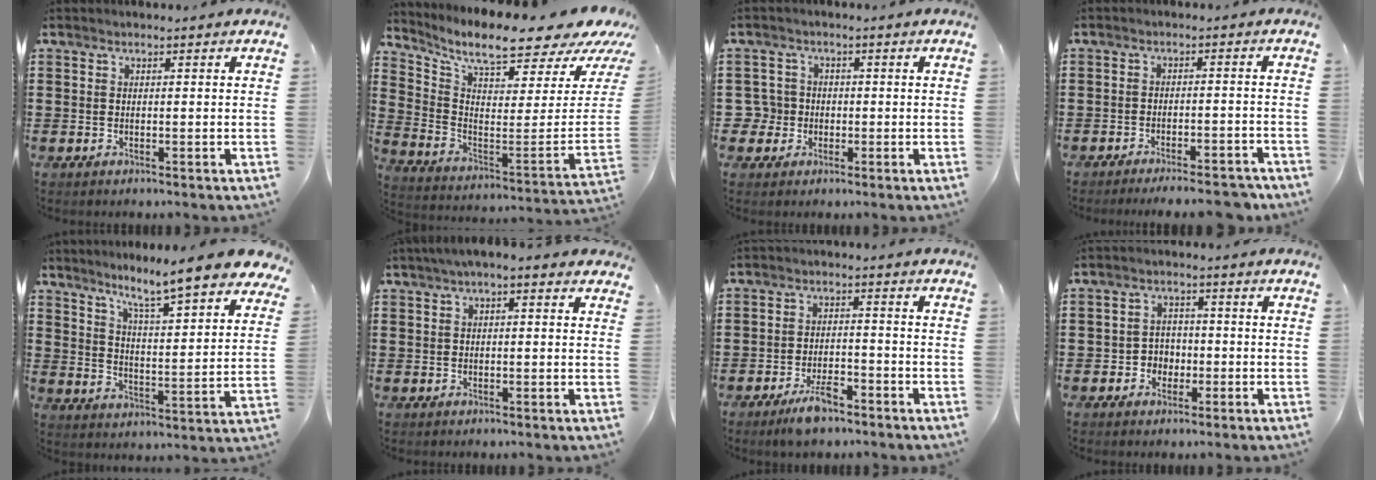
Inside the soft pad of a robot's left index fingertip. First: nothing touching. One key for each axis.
{"total": 9.2, "fx": 7.6, "fy": 1.0, "fz": 5.0, "tx": -0.116, "ty": -0.073, "tz": 0.124}
{"total": 3.4, "fx": -0.7, "fy": 3.3, "fz": 0.3, "tx": -0.038, "ty": 0.000, "tz": -0.023}
{"total": 4.6, "fx": -4.1, "fy": 0.2, "fz": 2.1, "tx": -0.032, "ty": -0.004, "tz": -0.075}
{"total": 8.0, "fx": 6.8, "fy": -0.6, "fz": 4.1, "tx": -0.092, "ty": -0.052, "tz": 0.105}
{"total": 2.5, "fx": 1.3, "fy": 0.5, "fz": 2.0, "tx": -0.041, "ty": 0.006, "tz": 0.023}
{"total": 4.5, "fx": -3.4, "fy": 1.4, "fz": 2.5, "tx": -0.048, "ty": 0.009, "tz": -0.065}
{"total": 3.1, "fx": -1.4, "fy": 2.6, "fz": 0.9, "tx": -0.027, "ty": 0.006, "tz": -0.032}